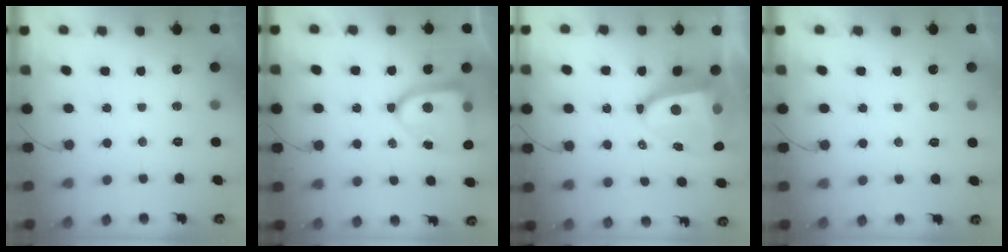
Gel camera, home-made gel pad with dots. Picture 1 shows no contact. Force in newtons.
{"total": 14.2, "press": 14.2, "slide": 1.2}
{"total": 10.5, "press": 10.4, "slide": 1.4}
{"total": 2.4, "press": 2.3, "slide": 0.3}